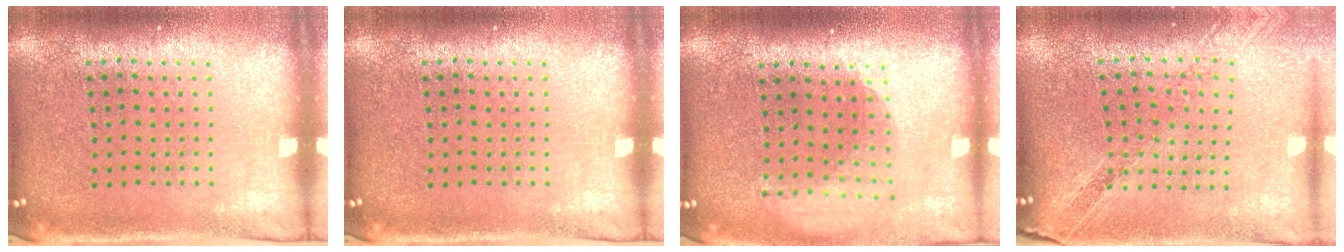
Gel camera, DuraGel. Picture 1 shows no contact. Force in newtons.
{"total": 0.0}
{"total": 1.9, "press": 1.4, "slide": 1.2}
{"total": 1.1, "press": 1.1, "slide": 0.1}